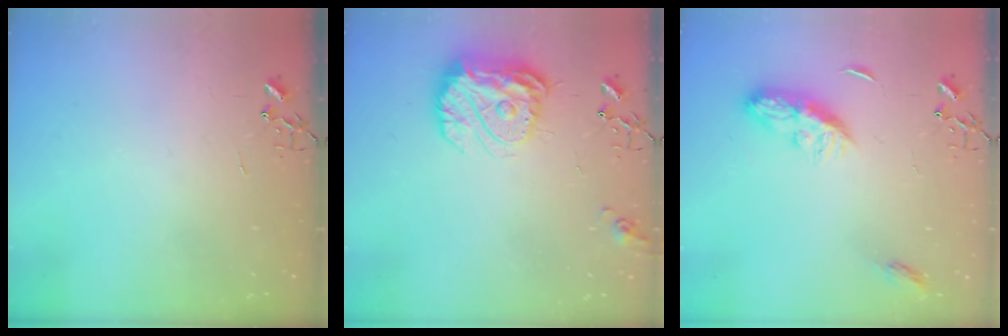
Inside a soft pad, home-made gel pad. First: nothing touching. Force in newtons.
{"total": 17.1, "press": 17.0, "slide": 1.5}
{"total": 8.8, "press": 8.8, "slide": 0.0}